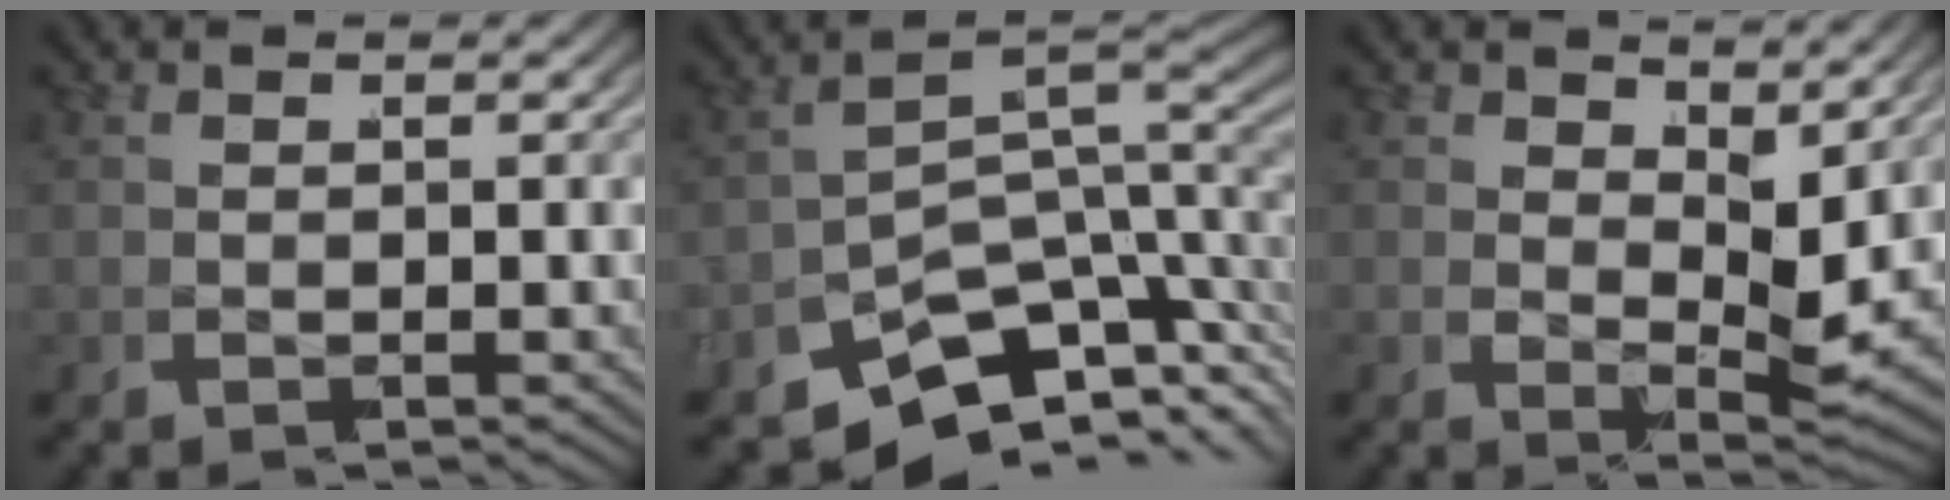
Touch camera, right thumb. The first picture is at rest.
{"total": 12.9, "force": [-6.3, 8.0, 8.1], "torque": [-0.140, -0.046, -0.096]}
{"total": 3.4, "force": [1.4, 1.1, 2.9], "torque": [-0.050, -0.013, 0.027]}